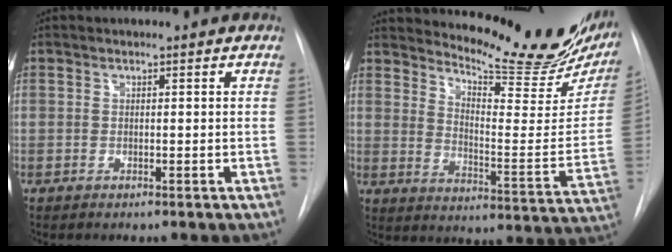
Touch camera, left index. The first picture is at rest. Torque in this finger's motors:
{"motor_torque": [0.99, -1.15, 0.12, 0.04]}